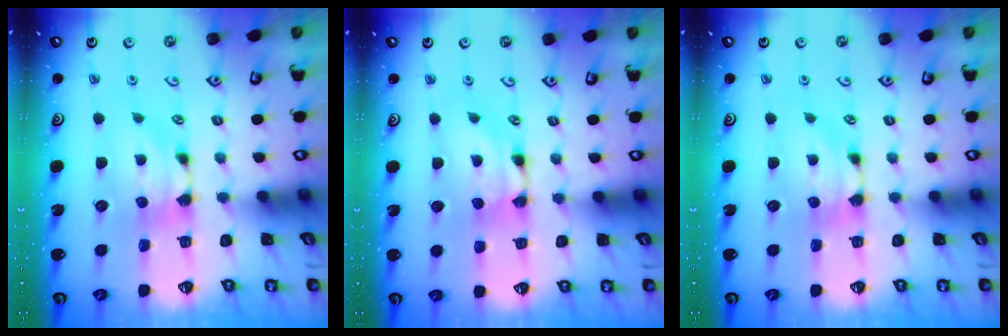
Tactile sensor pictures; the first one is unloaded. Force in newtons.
{"total": 1.9, "press": 1.9, "slide": 0.2}
{"total": 0.0}